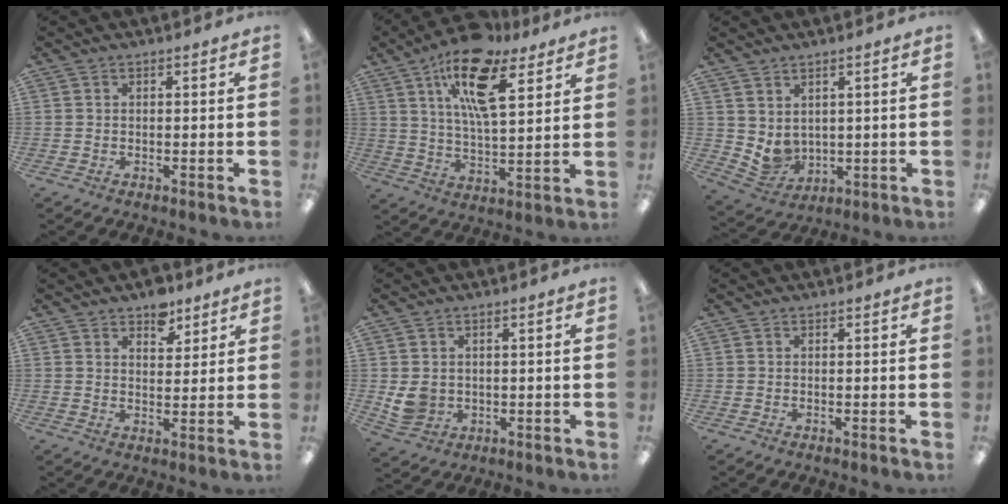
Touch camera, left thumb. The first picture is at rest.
{"total": 18.0, "force": [10.4, 7.2, 12.8], "torque": [-0.215, -0.038, 0.173]}
{"total": 5.1, "force": [2.7, 3.9, 1.8], "torque": [-0.044, -0.019, 0.055]}
{"total": 6.0, "force": [4.4, 3.4, 2.3], "torque": [-0.012, -0.025, 0.072]}
{"total": 5.0, "force": [1.0, 4.4, 2.3], "torque": [-0.045, 0.003, 0.022]}
{"total": 0.0}